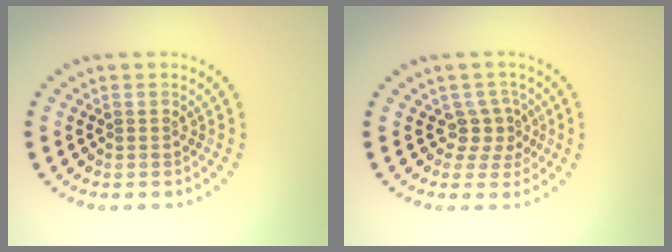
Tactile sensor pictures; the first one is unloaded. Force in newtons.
{"total": 2.2, "press": 1.6, "slide": 1.5}